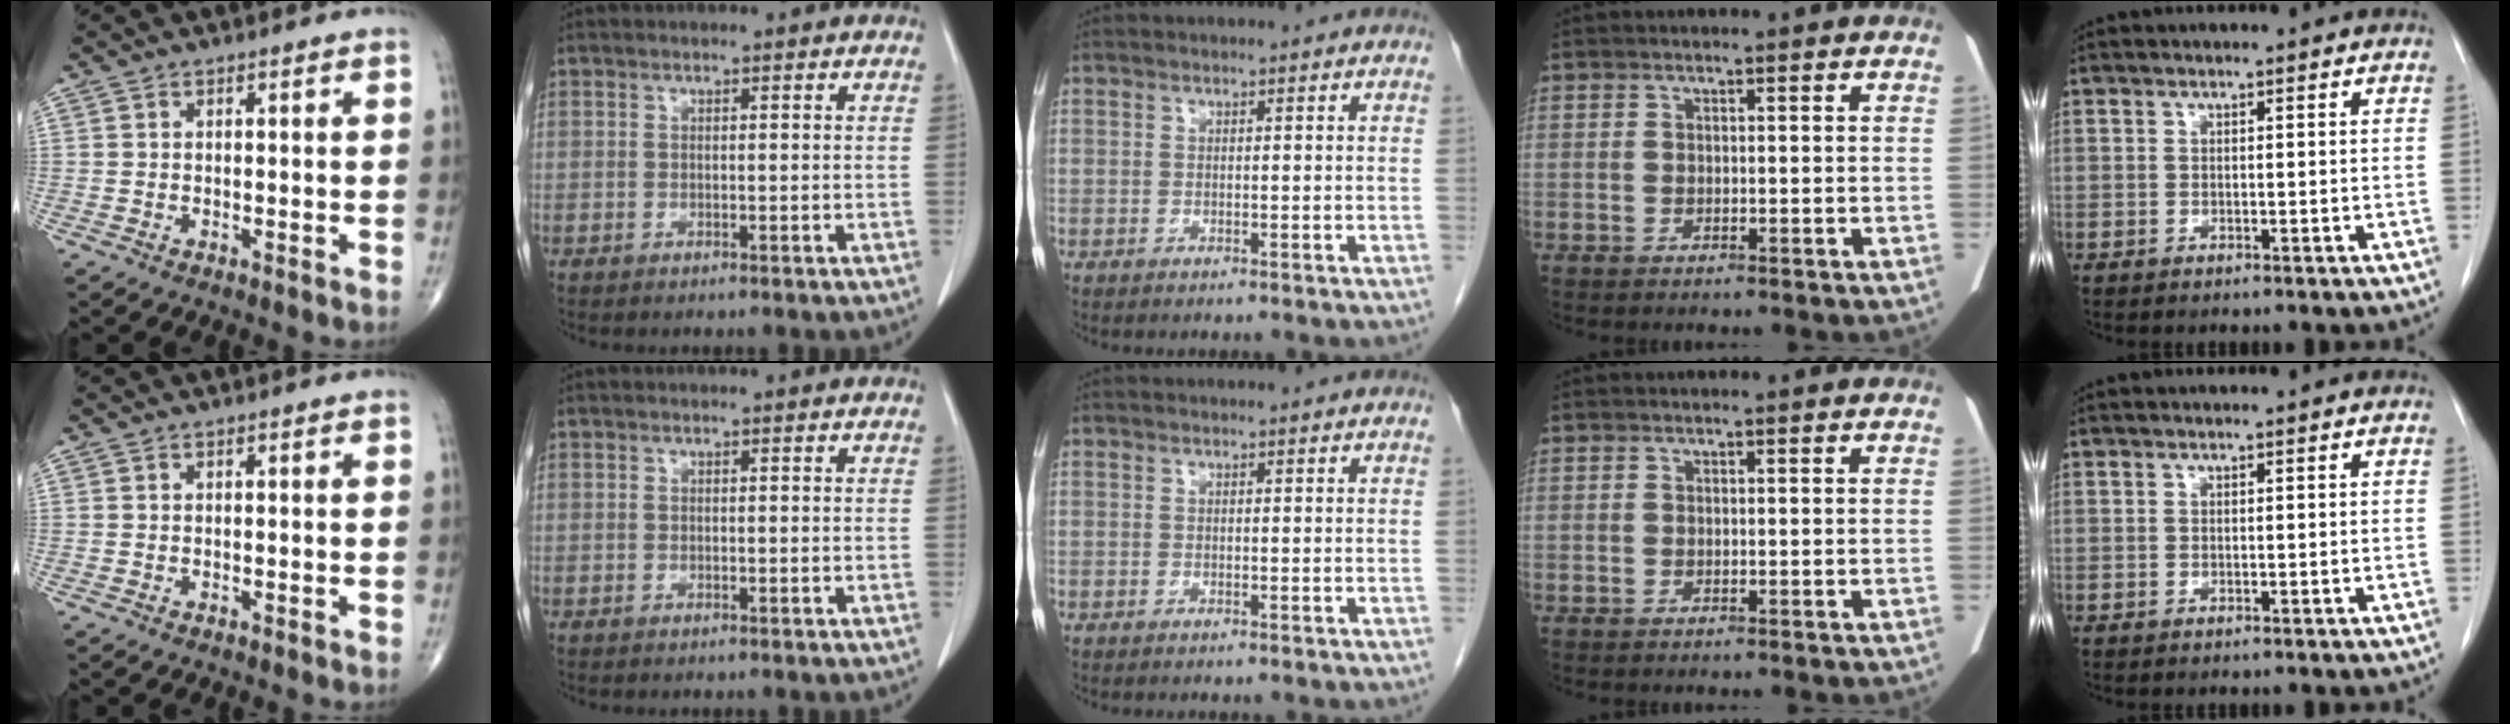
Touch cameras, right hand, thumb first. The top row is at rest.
{}